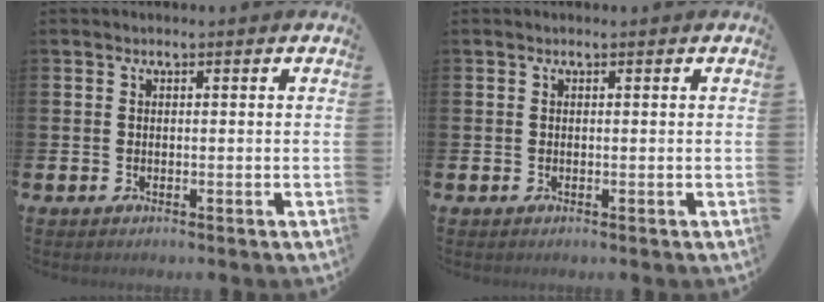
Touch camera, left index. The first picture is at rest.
{"total": 0.0}